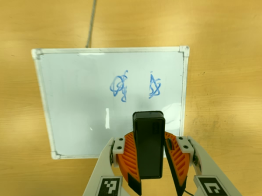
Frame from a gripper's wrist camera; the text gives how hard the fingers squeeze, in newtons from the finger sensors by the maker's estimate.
{"total": 9.9, "left": 10.0, "right": 9.7}